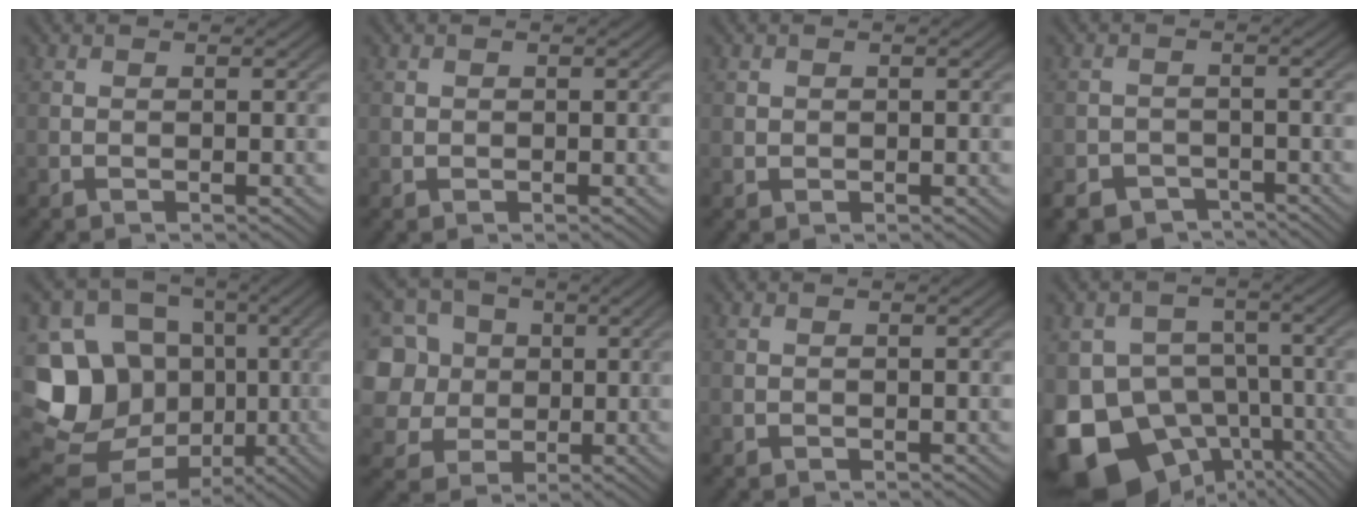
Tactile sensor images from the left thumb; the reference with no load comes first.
{"total": 0.5, "force": [0.1, 0.5, 0.1], "torque": [-0.001, -0.004, 0.003]}
{"total": 0.8, "force": [0.2, 0.8, 0.2], "torque": [-0.005, -0.004, 0.007]}
{"total": 4.8, "force": [-3.5, 2.9, 1.5], "torque": [-0.029, -0.006, -0.064]}
{"total": 18.3, "force": [-2.6, 16.3, 8.1], "torque": [-0.237, -0.006, -0.043]}
{"total": 10.9, "force": [1.0, 9.8, 4.8], "torque": [-0.164, 0.006, -0.004]}
{"total": 0.0}
{"total": 15.6, "force": [-8.1, 11.2, 7.3], "torque": [-0.168, -0.027, -0.132]}